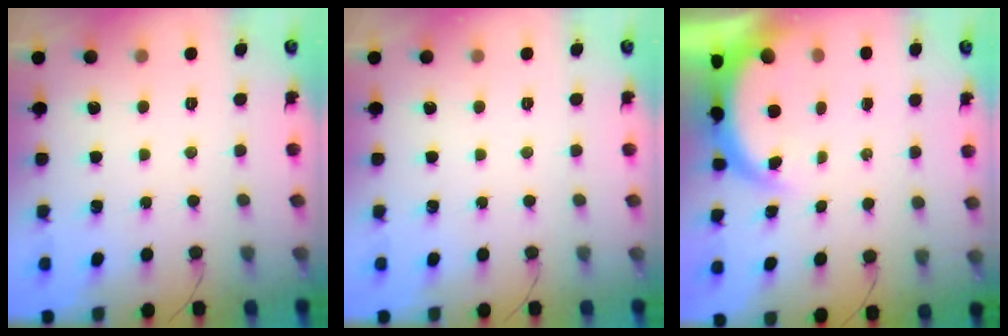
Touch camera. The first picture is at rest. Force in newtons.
{"total": 0.0}
{"total": 4.5, "press": 4.5, "slide": 0.7}